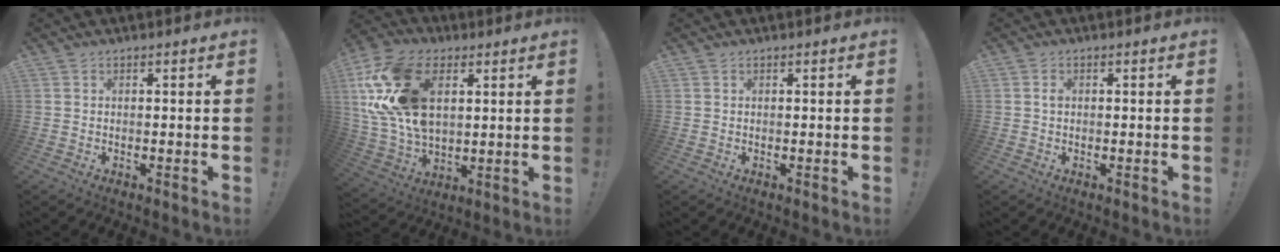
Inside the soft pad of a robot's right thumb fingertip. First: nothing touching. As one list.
[{"total": 22.5, "force": [7.2, 14.4, 15.7], "torque": [-0.312, -0.025, 0.133]}, {"total": 0.0}, {"total": 0.9, "force": [0.1, 0.7, 0.7], "torque": [-0.018, 0.006, 0.002]}]